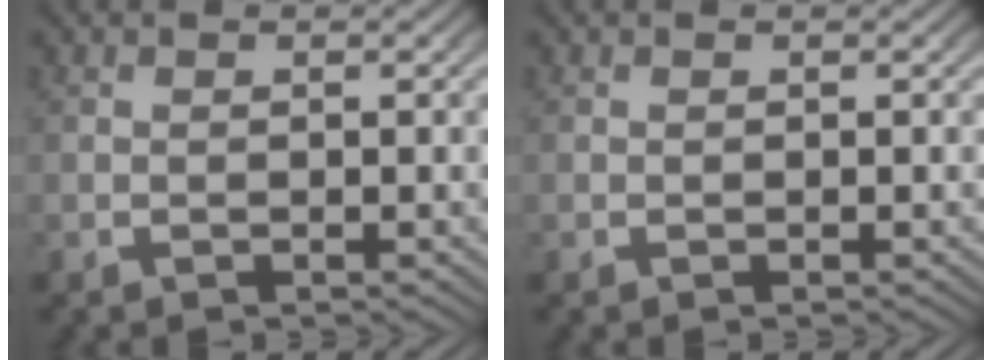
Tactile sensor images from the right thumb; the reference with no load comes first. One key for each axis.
{"total": 0.0}